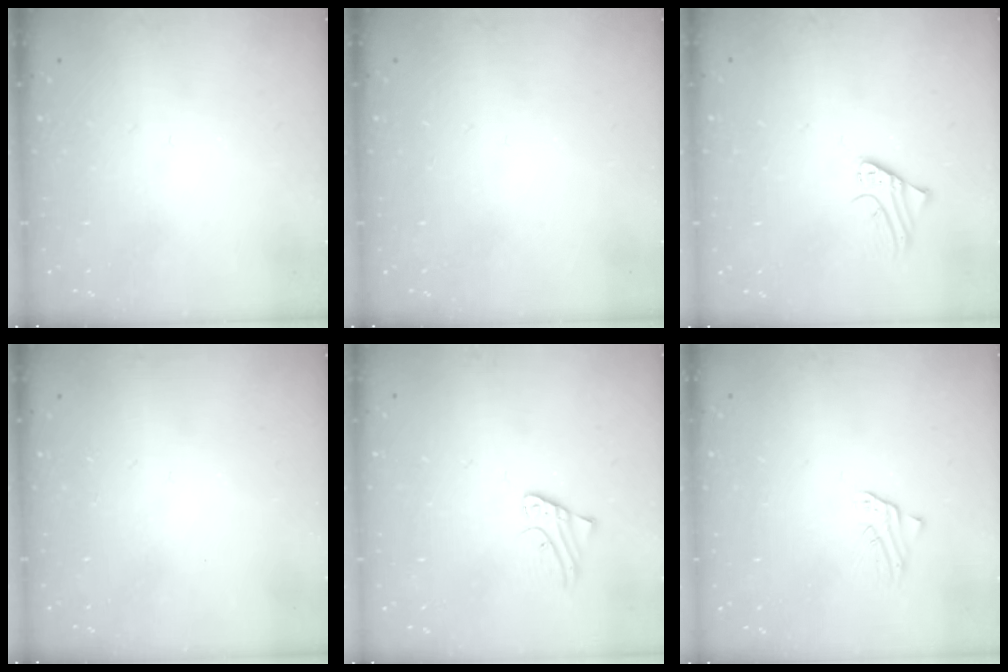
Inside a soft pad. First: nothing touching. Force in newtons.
{"total": 0.0}
{"total": 1.9, "press": 1.9, "slide": 0.1}
{"total": 0.0}
{"total": 2.7, "press": 2.7, "slide": 0.2}
{"total": 1.5, "press": 1.5, "slide": 0.1}